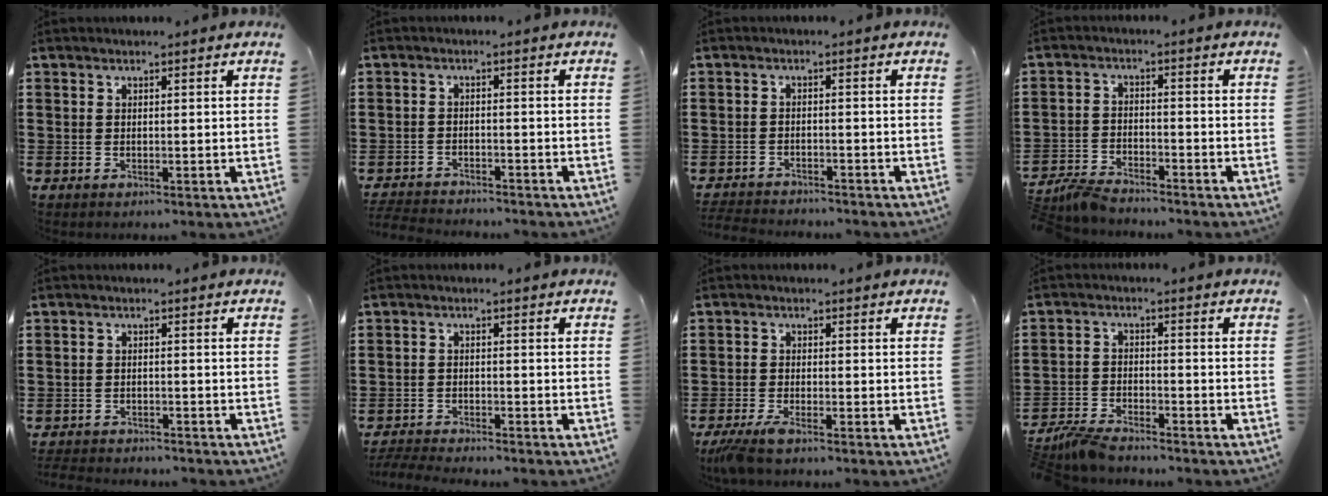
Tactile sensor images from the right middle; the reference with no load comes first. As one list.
[{"total": 3.0, "force": [-3.0, 0.1, 0.1], "torque": [-0.006, -0.003, -0.064]}, {"total": 2.6, "force": [-2.6, 0.1, 0.0], "torque": [-0.006, -0.005, -0.056]}, {"total": 4.1, "force": [-3.9, 0.6, 0.7], "torque": [-0.030, 0.002, -0.087]}, {"total": 2.3, "force": [-2.3, 0.1, 0.0], "torque": [-0.006, -0.003, -0.050]}, {"total": 3.3, "force": [-3.2, 0.1, 0.4], "torque": [-0.016, -0.004, -0.070]}, {"total": 3.2, "force": [-2.6, 0.0, 1.9], "torque": [-0.053, -0.011, -0.055]}, {"total": 4.4, "force": [-4.3, 0.6, 1.0], "torque": [-0.033, 0.001, -0.090]}]